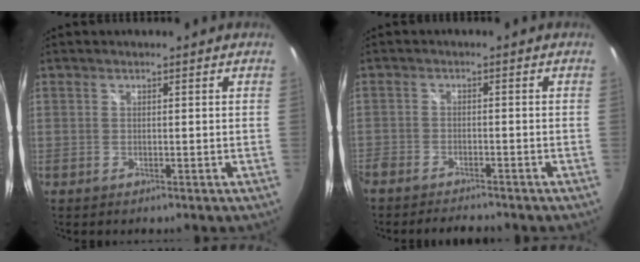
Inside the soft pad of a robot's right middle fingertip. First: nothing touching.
{"total": 5.9, "force": [-5.4, 1.5, 1.8], "torque": [-0.055, -0.010, -0.088]}